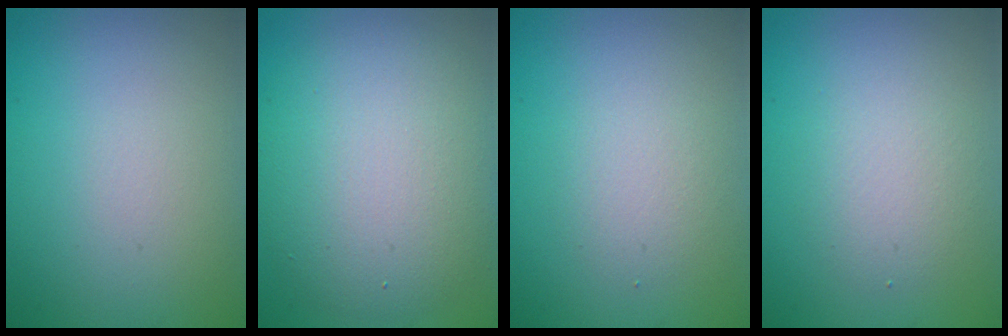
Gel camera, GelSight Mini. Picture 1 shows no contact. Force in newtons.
{"total": 7.8, "press": 7.8, "slide": 0.3}
{"total": 2.0, "press": 1.9, "slide": 0.2}
{"total": 2.3, "press": 2.3, "slide": 0.0}